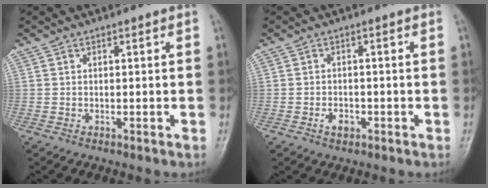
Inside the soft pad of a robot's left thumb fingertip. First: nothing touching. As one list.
[{"total": 2.3, "force": [-1.2, 1.5, 1.2], "torque": [-0.016, 0.008, -0.019]}]